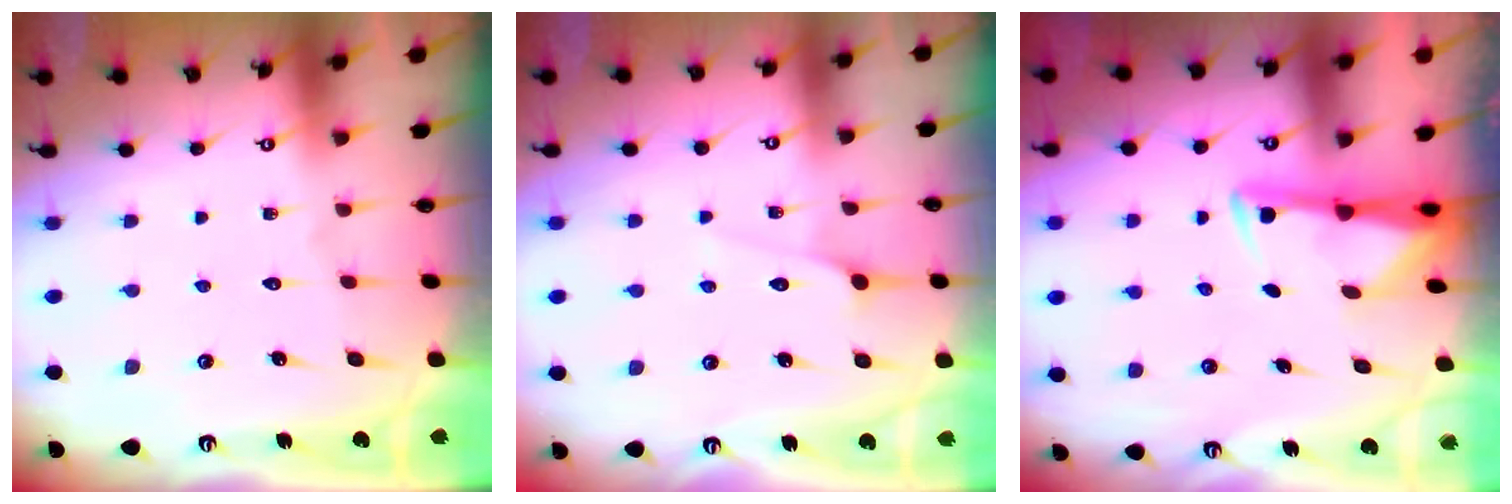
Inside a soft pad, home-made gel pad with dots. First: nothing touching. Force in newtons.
{"total": 4.2, "press": 4.1, "slide": 0.6}
{"total": 2.8, "press": 2.8, "slide": 0.5}